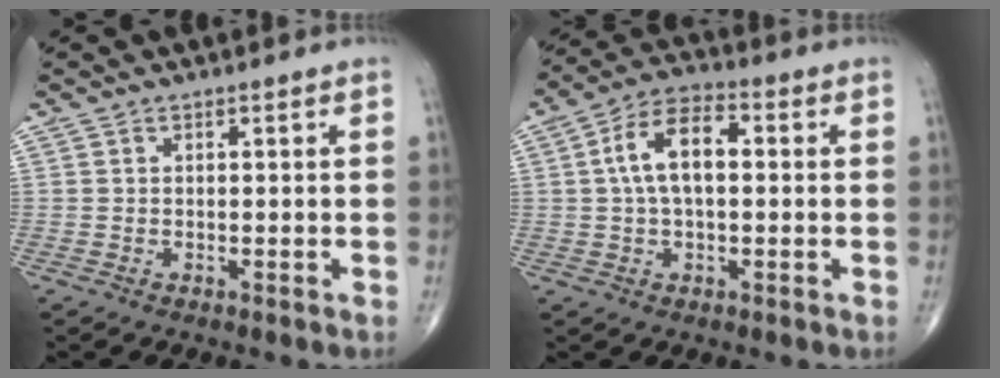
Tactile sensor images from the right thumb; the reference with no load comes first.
{"total": 10.0, "force": [1.1, 5.3, 8.4], "torque": [-0.153, 0.028, 0.013]}